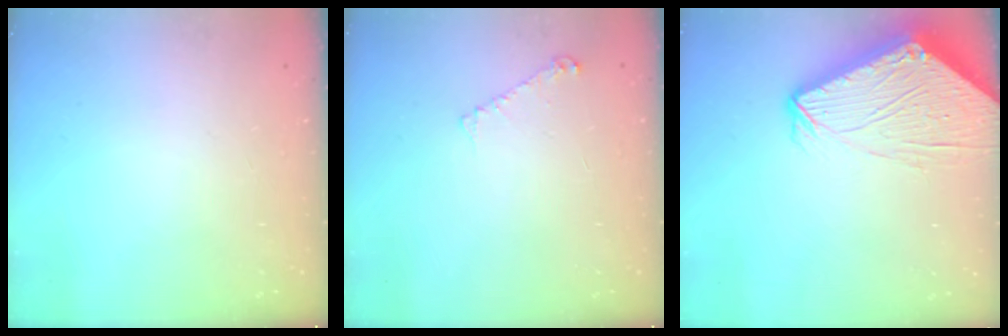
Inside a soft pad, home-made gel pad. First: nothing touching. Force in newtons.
{"total": 4.5, "press": 4.5, "slide": 0.5}
{"total": 8.6, "press": 8.6, "slide": 0.6}